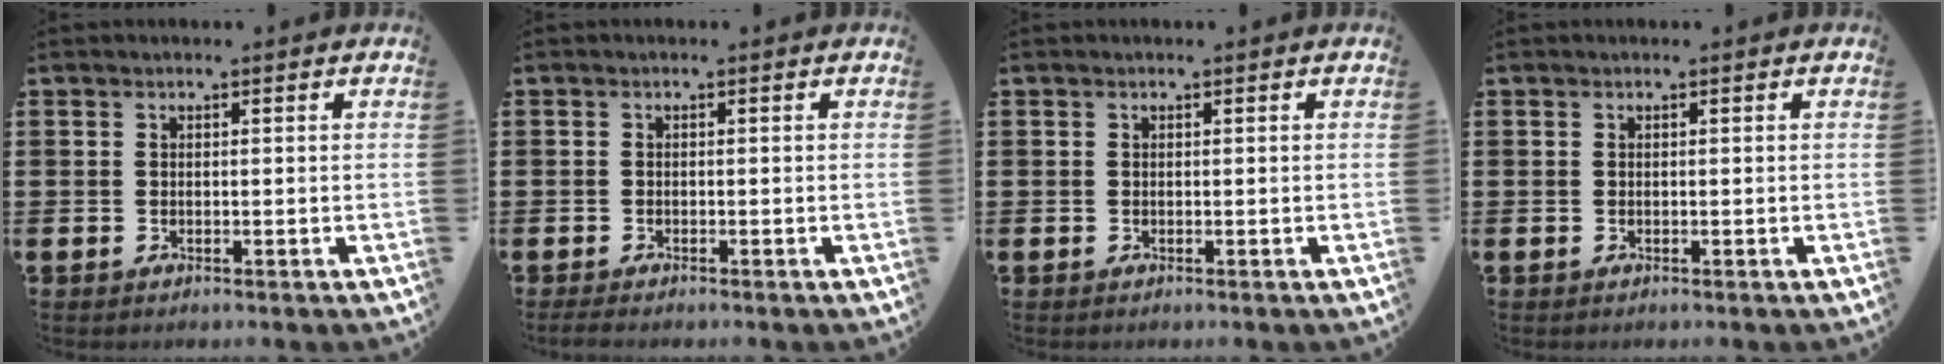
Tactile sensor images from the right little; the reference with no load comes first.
{"total": 0.7, "force": [-0.5, 0.1, 0.5], "torque": [-0.010, -0.002, -0.010]}
{"total": 0.0}
{"total": 0.0}